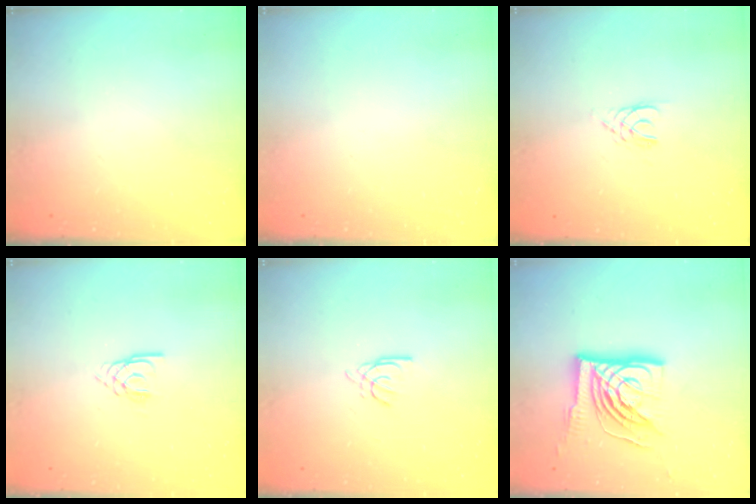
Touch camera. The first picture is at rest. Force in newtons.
{"total": 0.0}
{"total": 3.0, "press": 2.9, "slide": 0.4}
{"total": 2.6, "press": 2.6, "slide": 0.3}
{"total": 3.6, "press": 3.6, "slide": 0.4}
{"total": 20.3, "press": 20.1, "slide": 2.6}